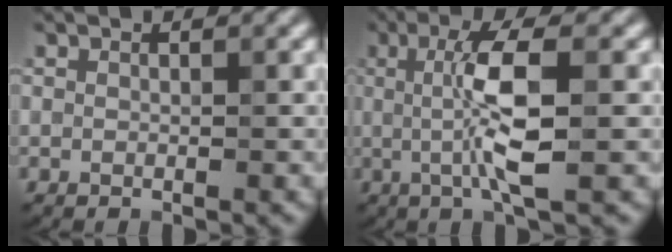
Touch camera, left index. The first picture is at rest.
{"total": 5.6, "force": [0.1, 1.0, 5.5], "torque": [-0.109, 0.002, 0.001]}